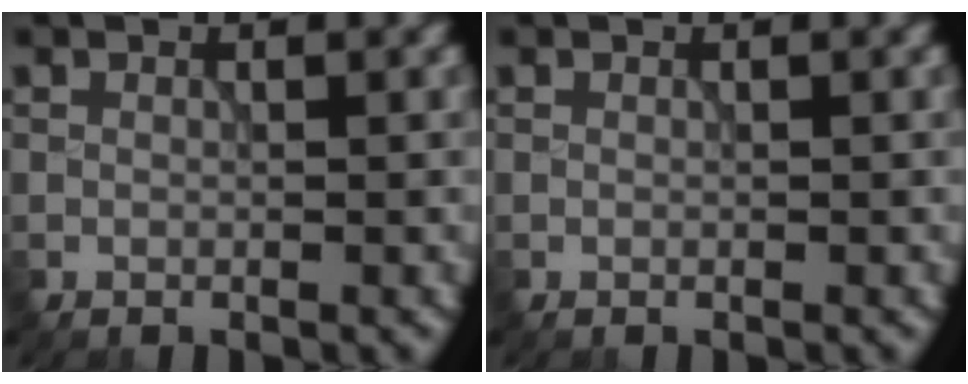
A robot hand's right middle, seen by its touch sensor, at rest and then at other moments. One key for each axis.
{"total": 0.0}